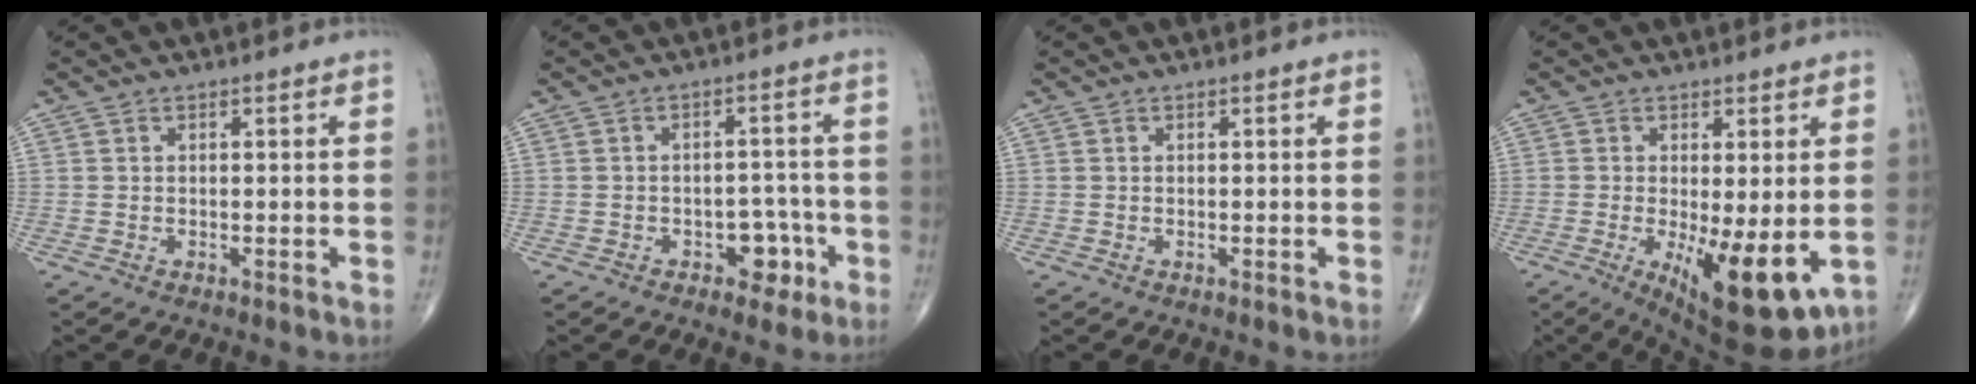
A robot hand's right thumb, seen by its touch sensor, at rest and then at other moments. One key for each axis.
{"total": 5.5, "fx": -2.6, "fy": 3.6, "fz": 3.3, "tx": -0.017, "ty": 0.026, "tz": -0.033}
{"total": 0.0}
{"total": 12.6, "fx": -2.8, "fy": 4.3, "fz": 11.5, "tx": -0.167, "ty": -0.027, "tz": -0.027}